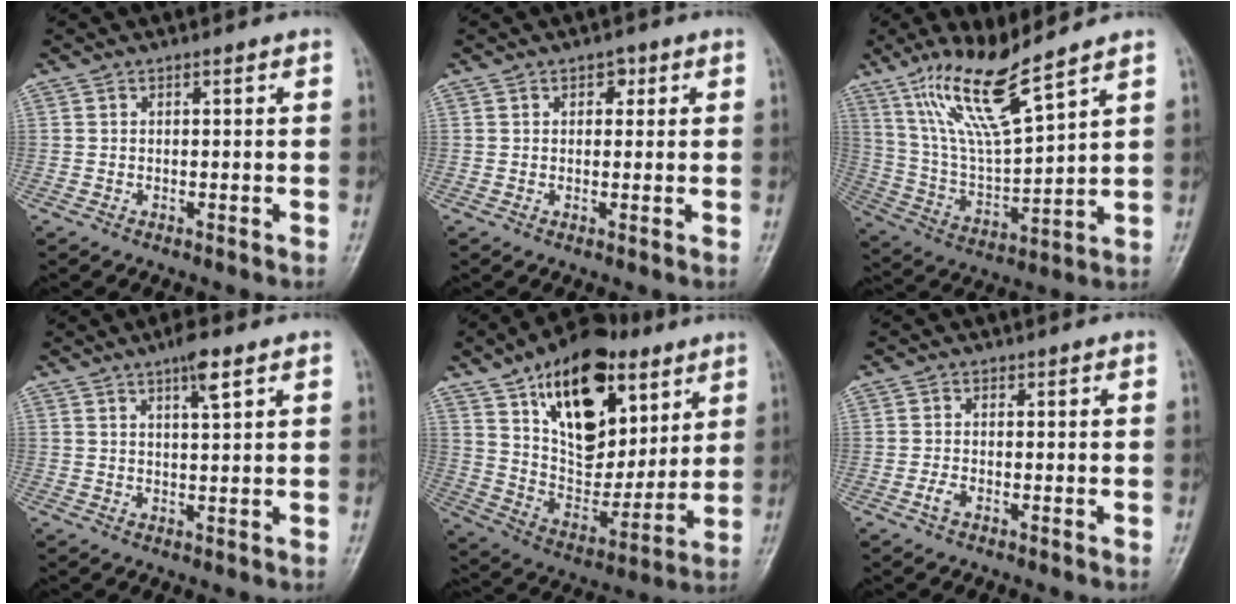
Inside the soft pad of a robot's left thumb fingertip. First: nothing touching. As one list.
[{"total": 2.1, "force": [0.9, 1.5, 1.1], "torque": [0.002, 0.001, 0.006]}, {"total": 14.4, "force": [10.2, 2.1, 10.0], "torque": [-0.185, -0.058, 0.212]}, {"total": 4.3, "force": [2.5, 0.7, 3.4], "torque": [-0.059, -0.007, 0.043]}, {"total": 24.0, "force": [11.8, 13.9, 15.6], "torque": [-0.203, -0.040, 0.201]}, {"total": 1.6, "force": [-0.8, 0.9, 1.0], "torque": [-0.022, 0.002, -0.018]}]